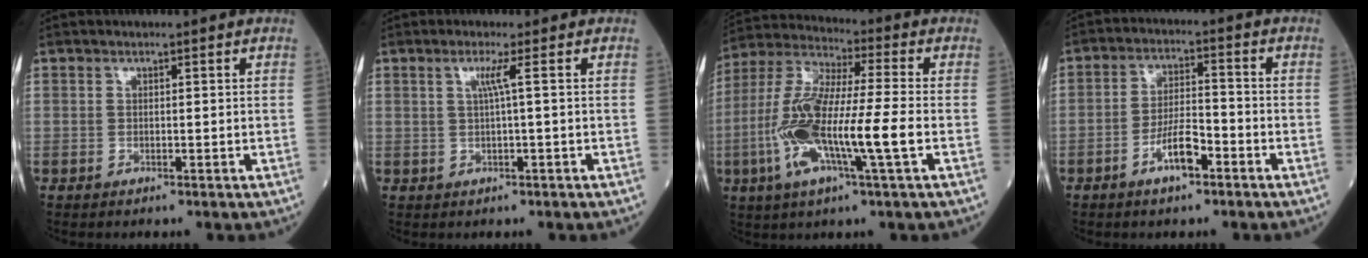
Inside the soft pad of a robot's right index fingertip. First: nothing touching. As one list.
[{"total": 2.0, "force": [0.4, -0.7, 1.8], "torque": [-0.039, 0.000, 0.009]}, {"total": 15.9, "force": [-3.6, 1.3, 15.5], "torque": [-0.320, -0.006, -0.075]}, {"total": 6.0, "force": [-3.2, 1.5, 4.8], "torque": [-0.093, 0.005, -0.060]}]